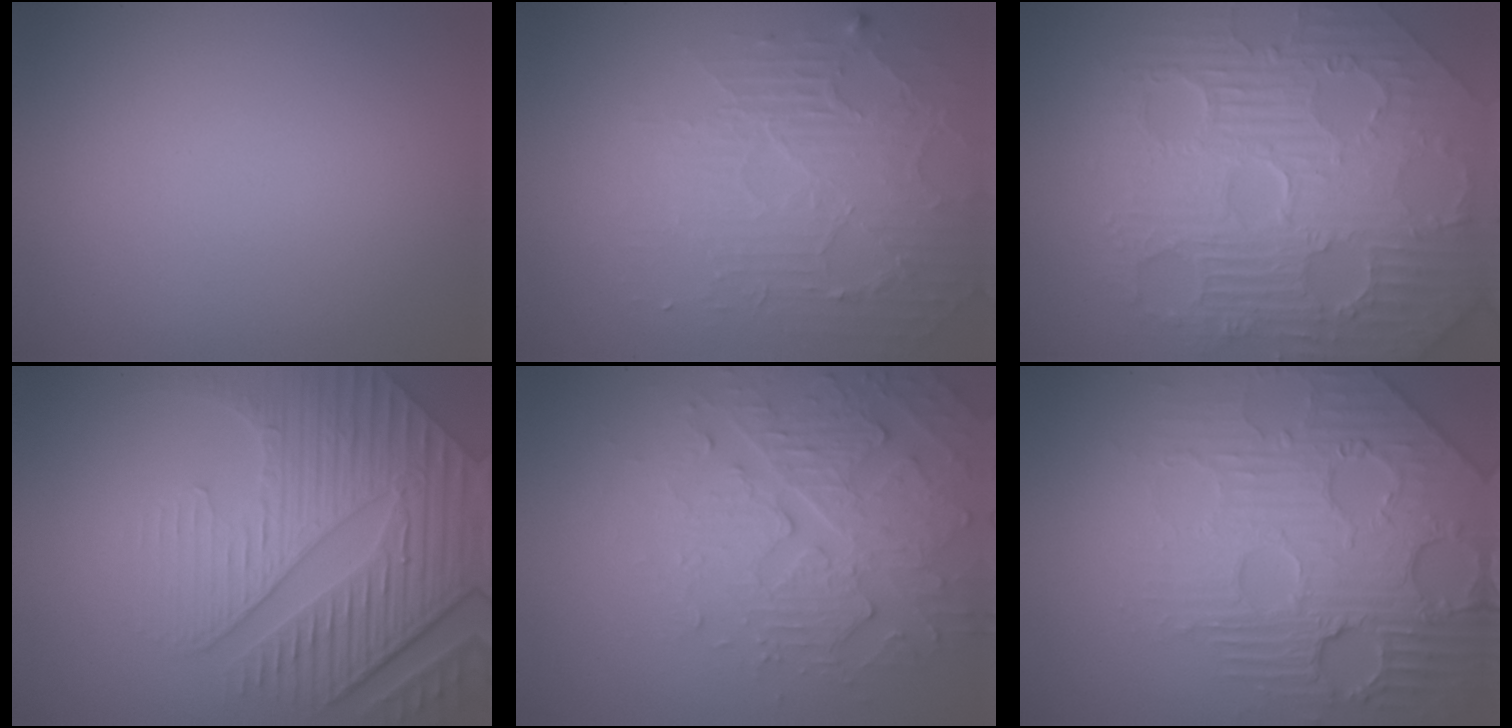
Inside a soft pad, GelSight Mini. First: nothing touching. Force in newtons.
{"total": 4.3, "press": 3.4, "slide": 2.6}
{"total": 11.3, "press": 7.4, "slide": 8.5}
{"total": 8.9, "press": 6.1, "slide": 6.5}
{"total": 4.8, "press": 4.0, "slide": 2.6}
{"total": 7.0, "press": 5.7, "slide": 4.0}